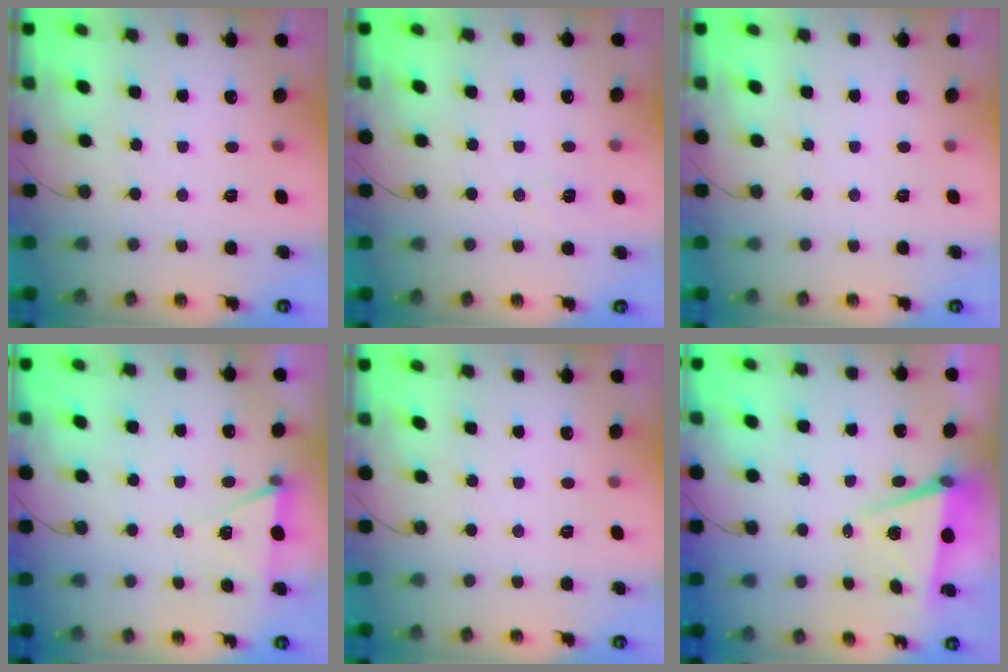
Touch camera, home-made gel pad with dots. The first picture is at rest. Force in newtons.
{"total": 4.7, "press": 4.5, "slide": 1.6}
{"total": 2.0, "press": 0.4, "slide": 2.0}
{"total": 5.6, "press": 3.4, "slide": 4.5}
{"total": 0.0}
{"total": 6.4, "press": 6.1, "slide": 2.0}